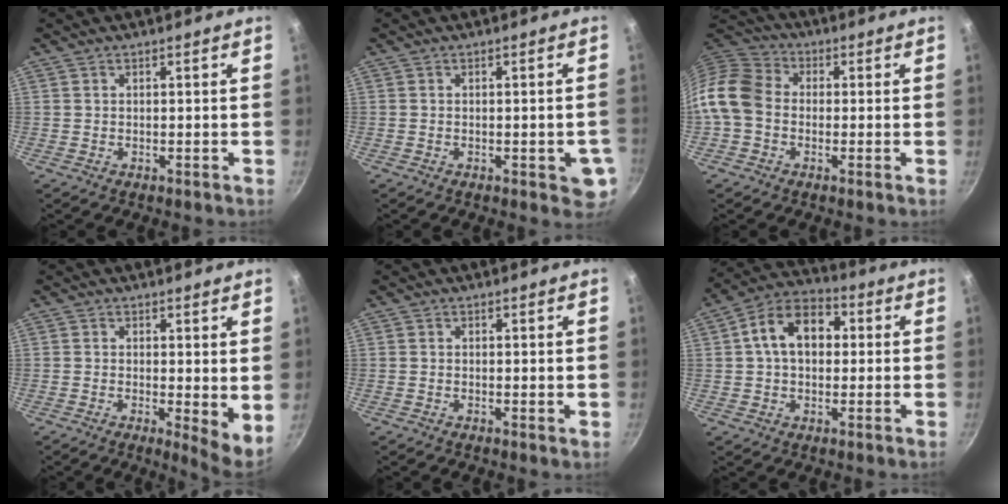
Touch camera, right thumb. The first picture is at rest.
{"total": 5.3, "force": [-1.4, 1.9, 4.7], "torque": [-0.045, -0.005, -0.018]}
{"total": 10.3, "force": [-1.4, 8.1, 6.2], "torque": [-0.100, 0.025, -0.053]}
{"total": 5.4, "force": [0.5, 1.6, 5.2], "torque": [-0.072, -0.021, 0.005]}
{"total": 0.6, "force": [0.2, 0.2, 0.5], "torque": [-0.007, -0.005, 0.000]}
{"total": 12.3, "force": [1.9, 8.6, 8.6], "torque": [-0.109, 0.026, 0.012]}